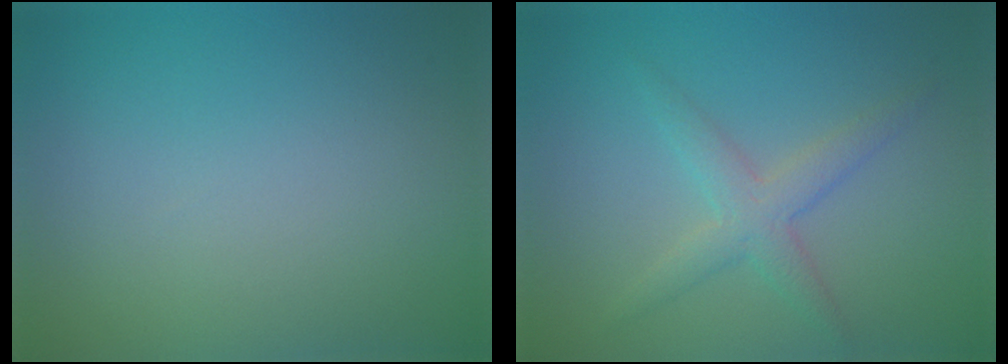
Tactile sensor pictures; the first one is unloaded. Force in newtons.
{"total": 2.8, "press": 2.8, "slide": 0.0}